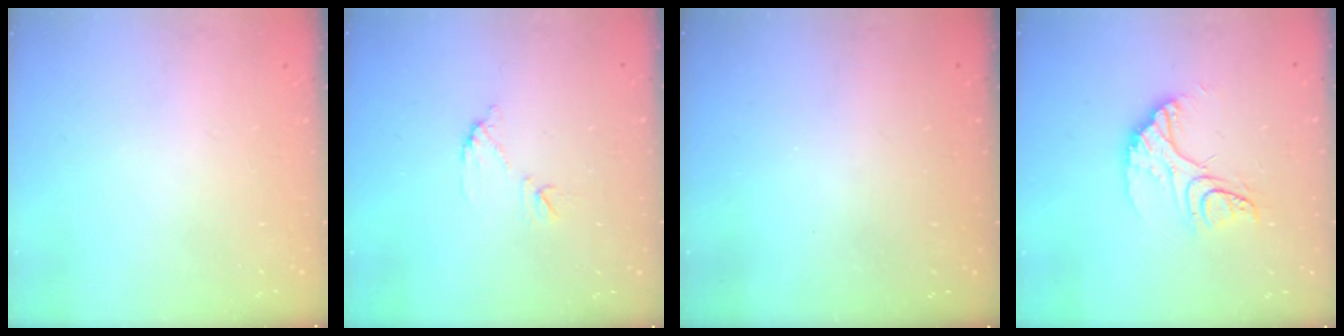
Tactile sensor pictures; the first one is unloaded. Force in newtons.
{"total": 8.0, "press": 8.0, "slide": 0.2}
{"total": 3.1, "press": 3.1, "slide": 0.1}
{"total": 13.5, "press": 13.4, "slide": 1.3}